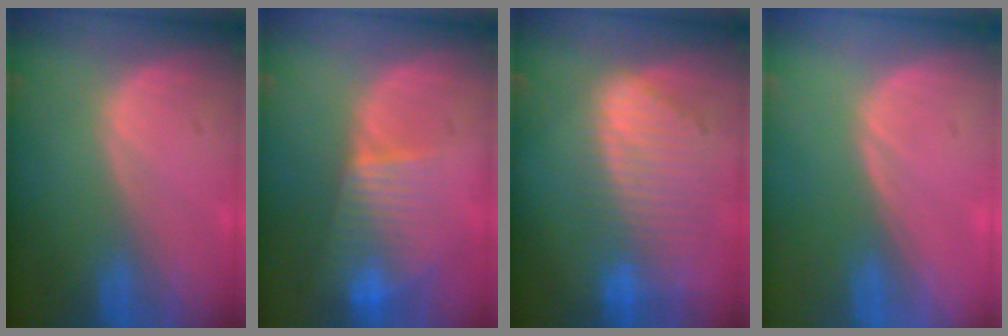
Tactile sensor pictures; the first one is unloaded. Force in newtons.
{"total": 8.0, "press": 6.9, "slide": 4.1}
{"total": 9.3, "press": 8.2, "slide": 4.5}
{"total": 0.0}